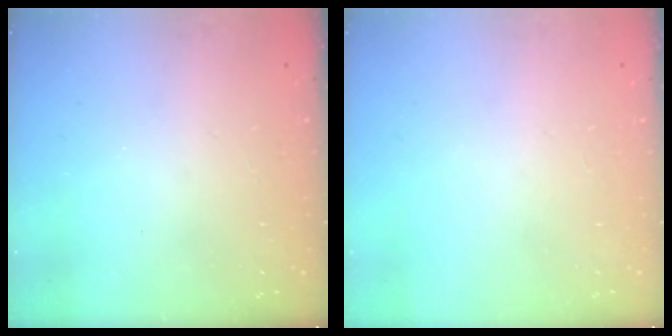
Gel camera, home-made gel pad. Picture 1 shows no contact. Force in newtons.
{"total": 0.0}